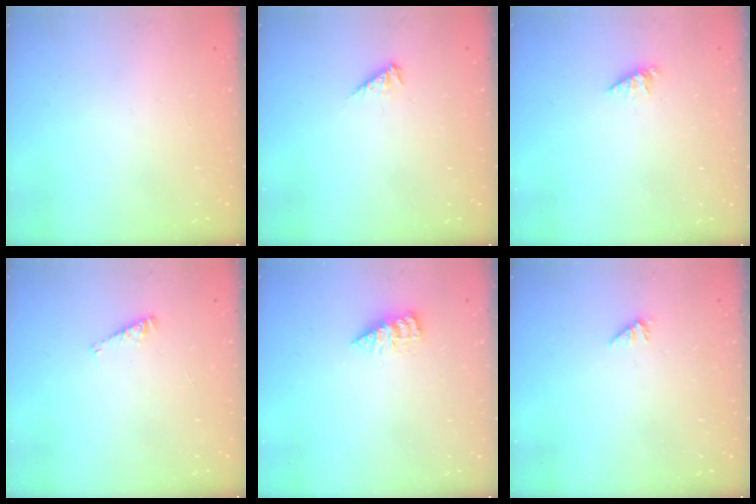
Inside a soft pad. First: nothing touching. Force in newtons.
{"total": 3.6, "press": 3.6, "slide": 0.6}
{"total": 1.3, "press": 1.3, "slide": 0.2}
{"total": 3.4, "press": 3.4, "slide": 0.4}
{"total": 2.9, "press": 2.8, "slide": 0.4}
{"total": 0.0}